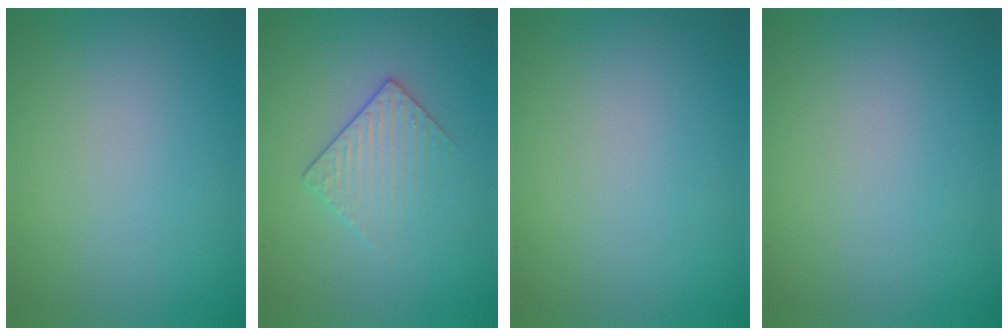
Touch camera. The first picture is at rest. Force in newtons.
{"total": 1.9, "press": 1.6, "slide": 1.0}
{"total": 0.0}
{"total": 0.0}